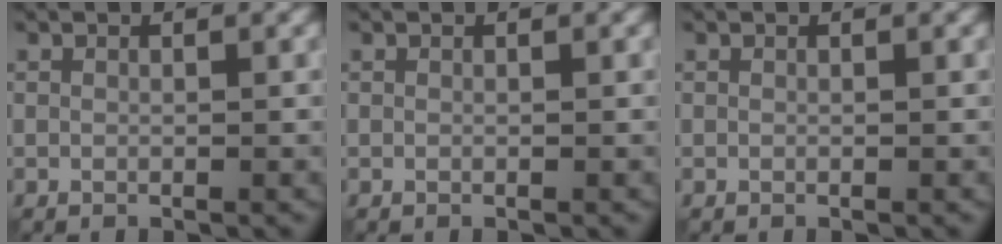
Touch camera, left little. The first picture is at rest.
{"total": 0.0}
{"total": 0.0}